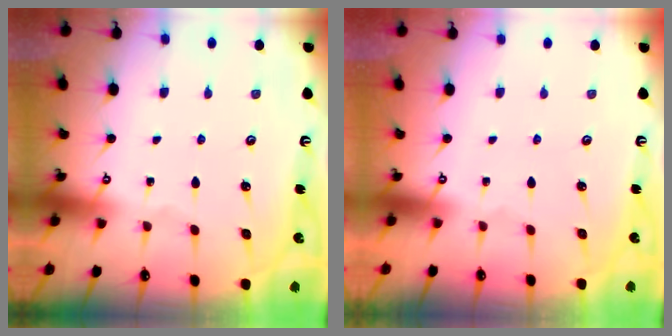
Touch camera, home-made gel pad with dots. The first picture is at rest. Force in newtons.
{"total": 1.5, "press": 1.4, "slide": 0.6}